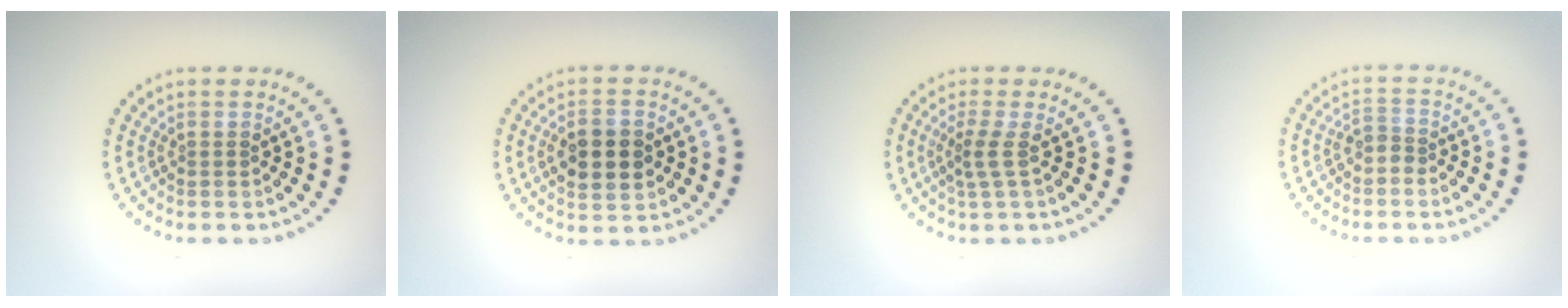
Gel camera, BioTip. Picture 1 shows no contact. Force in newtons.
{"total": 4.3, "press": 4.3, "slide": 0.2}
{"total": 1.9, "press": 1.2, "slide": 1.5}
{"total": 1.5, "press": 1.1, "slide": 1.0}